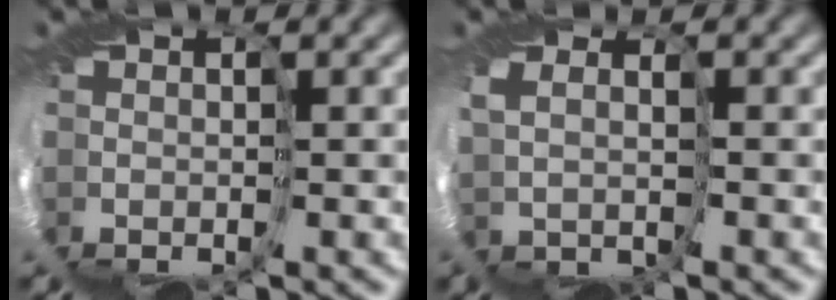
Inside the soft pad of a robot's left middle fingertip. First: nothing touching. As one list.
[{"total": 2.9, "force": [2.6, -0.8, -0.8], "torque": [0.003, 0.011, 0.055]}]